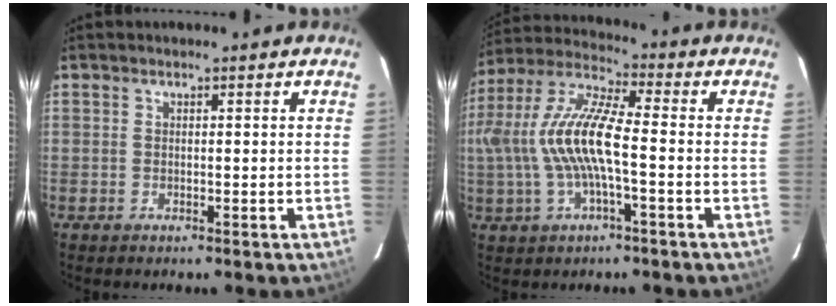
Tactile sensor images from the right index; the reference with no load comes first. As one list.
[{"total": 14.5, "force": [-1.4, 3.6, 14.0], "torque": [-0.276, 0.007, -0.026]}]